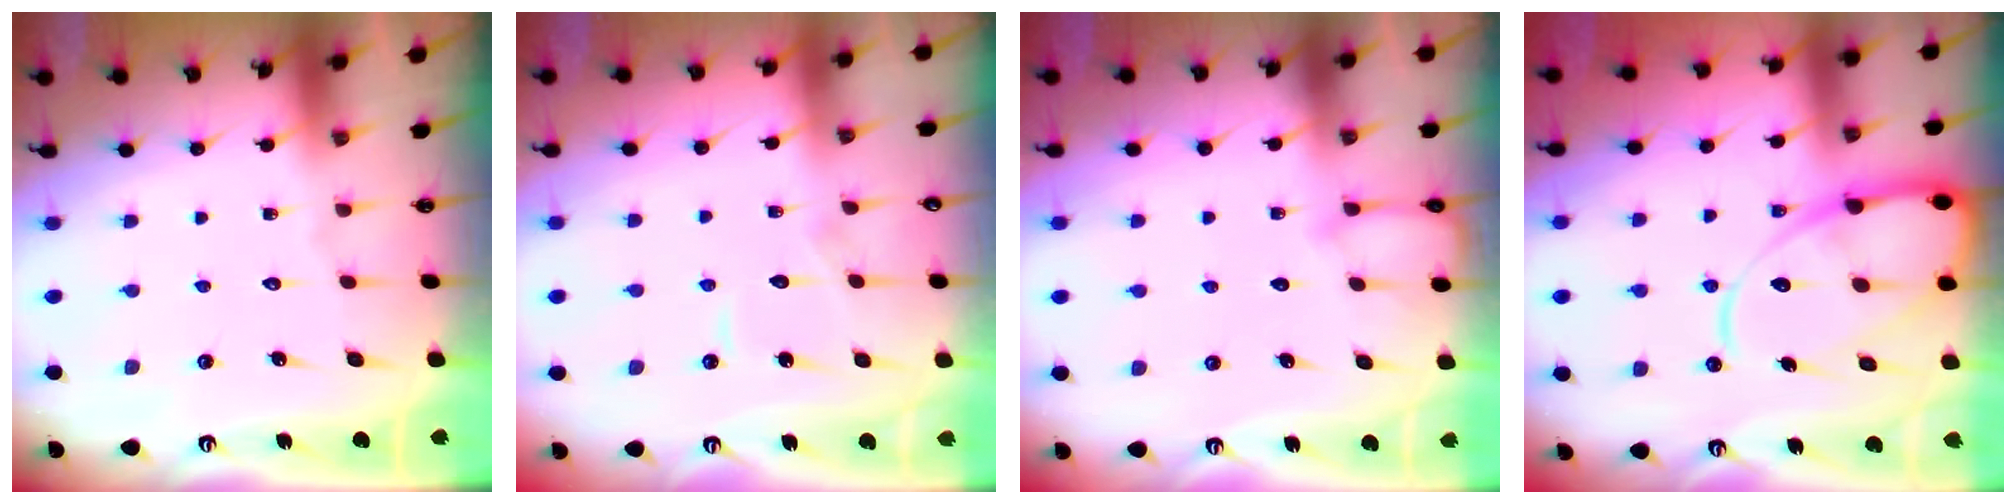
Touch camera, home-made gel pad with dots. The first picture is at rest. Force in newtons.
{"total": 4.5, "press": 4.5, "slide": 0.3}
{"total": 4.5, "press": 4.5, "slide": 0.4}
{"total": 14.8, "press": 14.7, "slide": 1.5}